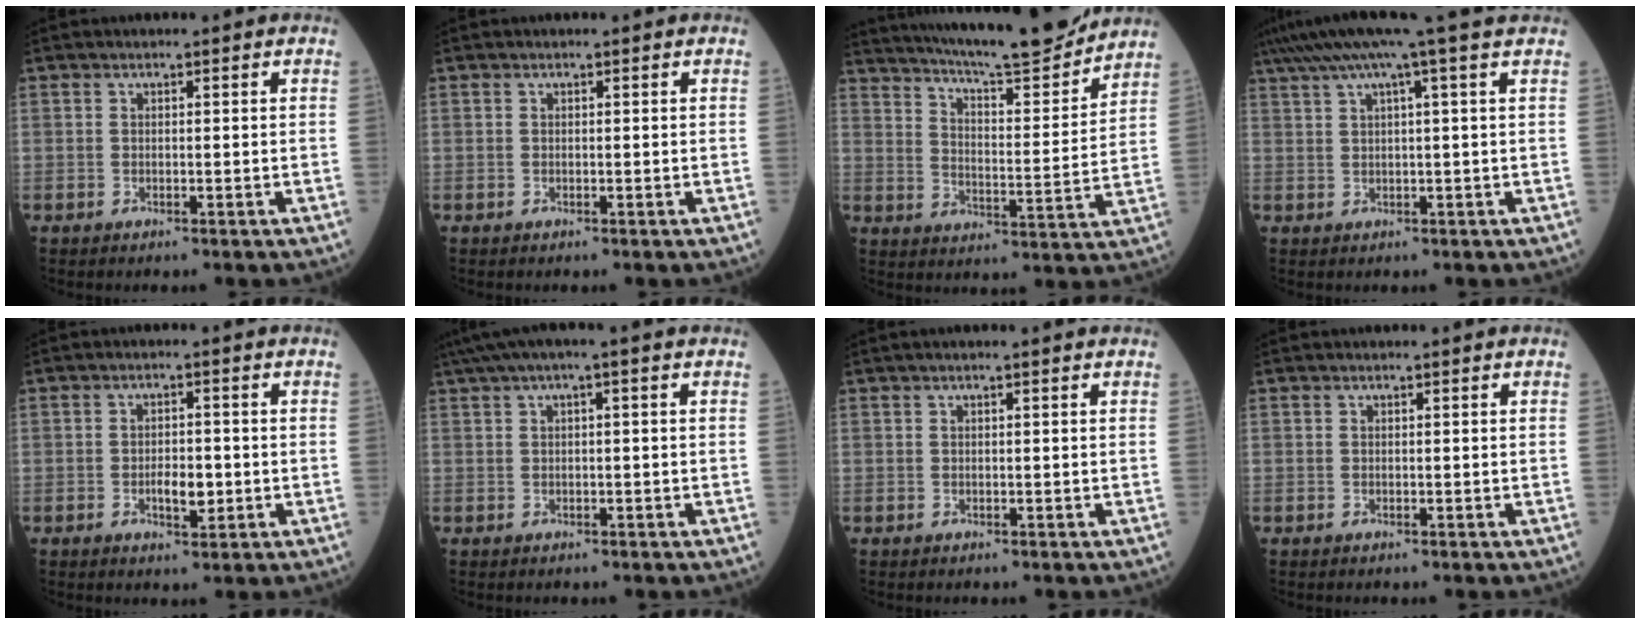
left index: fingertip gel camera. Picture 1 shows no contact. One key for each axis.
{"total": 0.0}
{"total": 19.0, "fx": 17.3, "fy": 0.9, "fz": 7.7, "tx": -0.133, "ty": -0.025, "tz": 0.252}
{"total": 9.6, "fx": 7.0, "fy": -2.1, "fz": 6.2, "tx": -0.106, "ty": 0.036, "tz": 0.096}
{"total": 3.6, "fx": -0.8, "fy": 1.6, "fz": 3.1, "tx": -0.054, "ty": 0.001, "tz": -0.011}
{"total": 4.7, "fx": 2.5, "fy": 0.2, "fz": 3.9, "tx": -0.076, "ty": 0.035, "tz": 0.044}
{"total": 1.6, "fx": 1.2, "fy": -0.2, "fz": 1.1, "tx": -0.019, "ty": 0.018, "tz": 0.019}
{"total": 0.0}